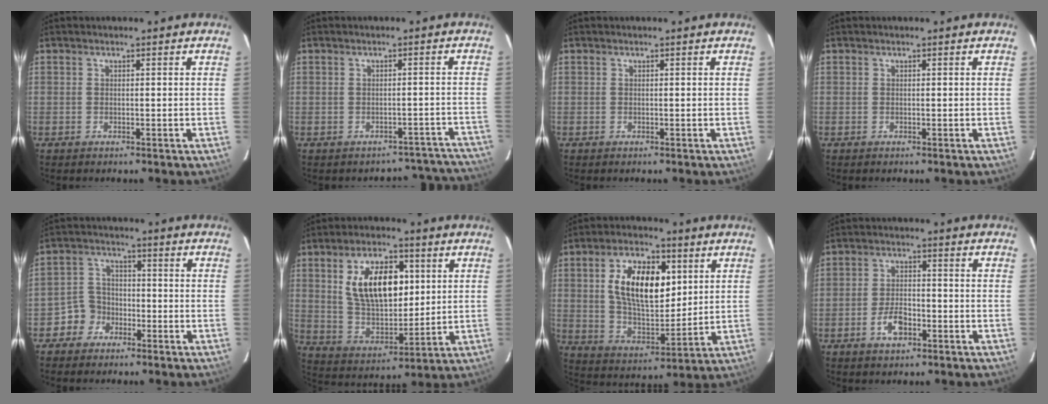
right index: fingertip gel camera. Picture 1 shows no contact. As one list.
[{"total": 11.3, "force": [-10.6, 3.7, 0.2], "torque": [0.029, 0.052, -0.107]}, {"total": 0.0}, {"total": 0.0}, {"total": 5.4, "force": [-3.2, 4.2, 0.4], "torque": [-0.013, 0.026, -0.062]}, {"total": 15.3, "force": [4.4, 8.2, 12.1], "torque": [-0.215, 0.011, 0.092]}, {"total": 15.4, "force": [4.4, 8.1, 12.3], "torque": [-0.216, 0.014, 0.086]}, {"total": 5.4, "force": [-2.8, 2.8, 3.7], "torque": [-0.079, 0.003, -0.046]}]